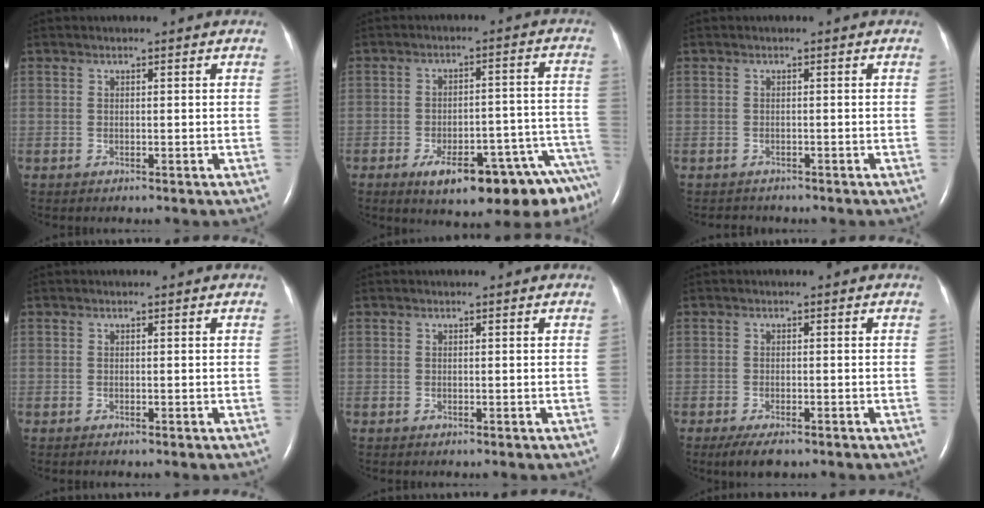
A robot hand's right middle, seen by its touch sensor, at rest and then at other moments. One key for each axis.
{"total": 17.1, "fx": -12.3, "fy": 3.0, "fz": 11.5, "tx": -0.075, "ty": 0.036, "tz": -0.165}
{"total": 1.3, "fx": -1.1, "fy": 0.6, "fz": -0.2, "tx": 0.000, "ty": -0.002, "tz": -0.015}
{"total": 0.0}
{"total": 0.0}
{"total": 3.9, "fx": -2.6, "fy": 1.1, "fz": 2.6, "tx": -0.049, "ty": -0.007, "tz": -0.041}